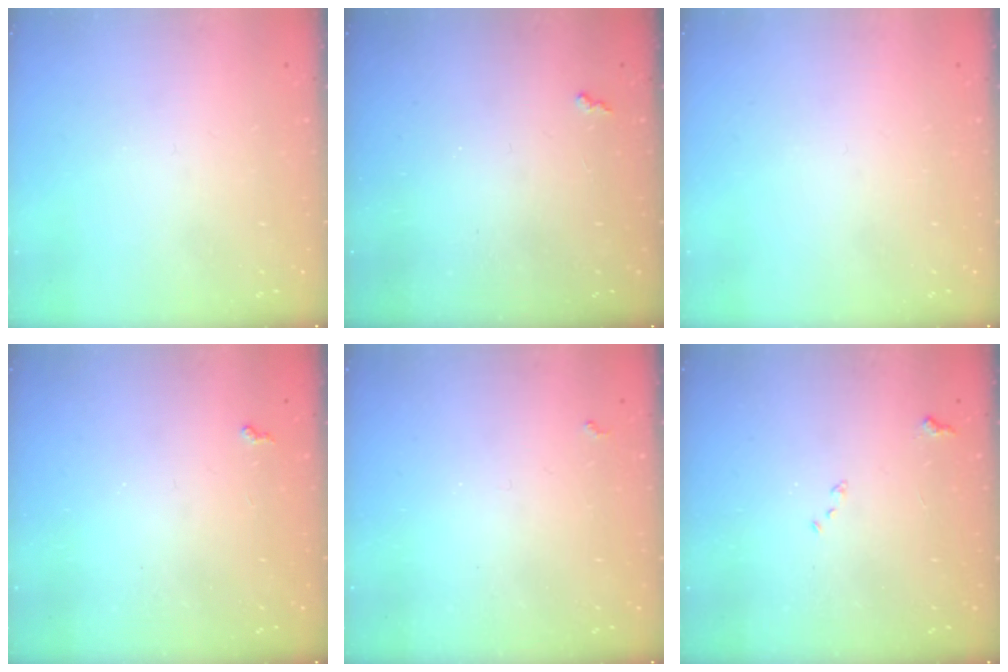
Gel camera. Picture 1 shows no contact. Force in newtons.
{"total": 1.9, "press": 1.9, "slide": 0.5}
{"total": 0.0}
{"total": 5.5, "press": 5.5, "slide": 0.8}
{"total": 4.6, "press": 4.5, "slide": 0.6}
{"total": 7.8, "press": 7.8, "slide": 1.0}